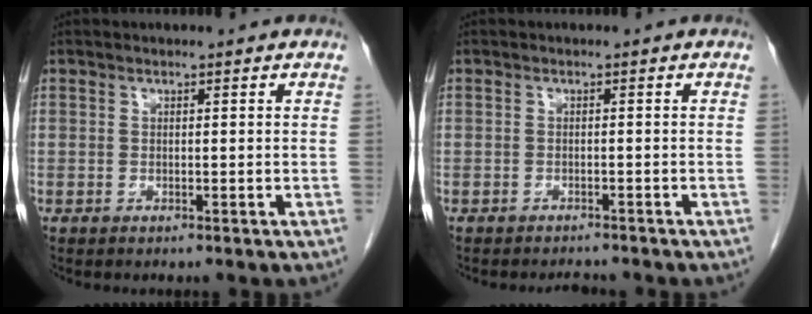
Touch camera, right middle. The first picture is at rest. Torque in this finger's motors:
{"motor_torque": [0.32, -0.24, -0.01, 0.01]}